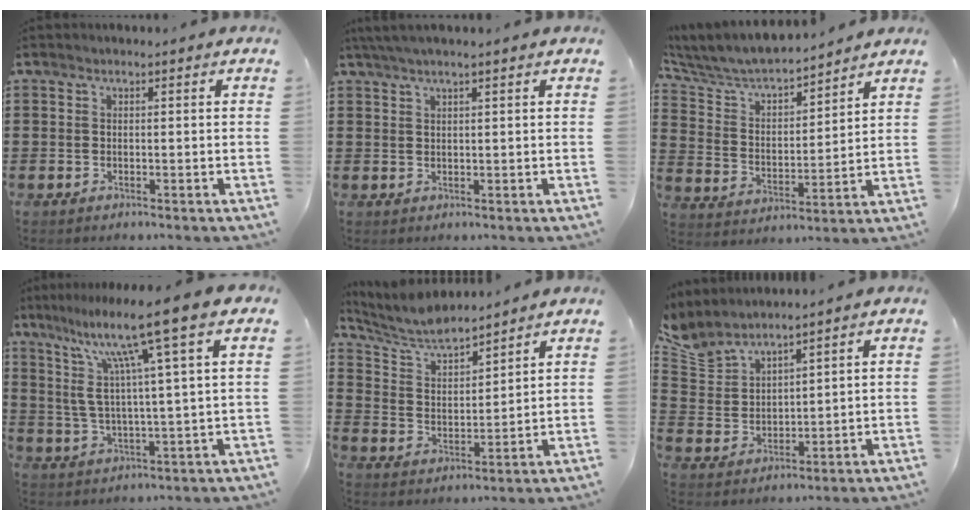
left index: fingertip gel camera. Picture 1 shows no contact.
{"total": 1.9, "force": [1.3, -0.2, 1.3], "torque": [-0.025, 0.000, 0.025]}
{"total": 6.3, "force": [6.0, 1.1, 1.7], "torque": [-0.064, -0.042, 0.099]}
{"total": 12.3, "force": [7.2, -0.5, 10.0], "torque": [-0.215, -0.027, 0.108]}
{"total": 6.5, "force": [6.1, 1.0, 2.2], "torque": [-0.067, -0.025, 0.108]}
{"total": 5.6, "force": [5.1, 1.6, 1.4], "torque": [-0.051, -0.021, 0.094]}